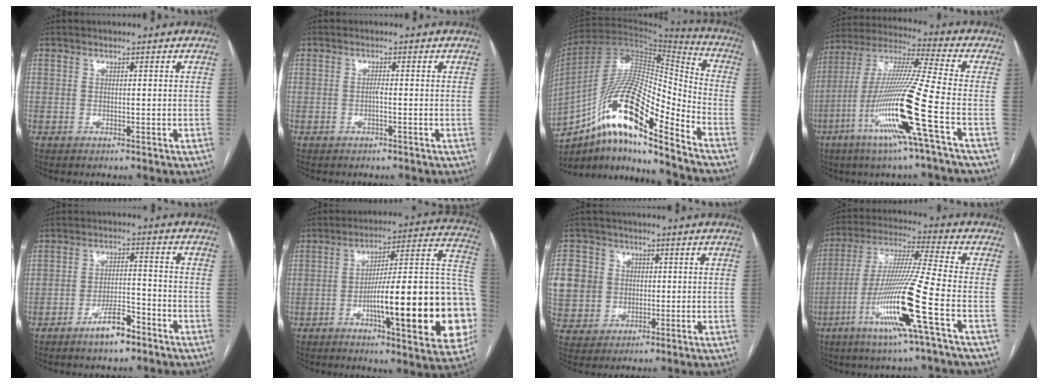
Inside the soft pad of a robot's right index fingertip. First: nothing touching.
{"total": 0.9, "force": [-0.3, 0.1, 0.8], "torque": [-0.015, 0.001, -0.004]}
{"total": 19.8, "force": [-11.7, 3.4, 15.6], "torque": [-0.300, 0.011, -0.206]}
{"total": 18.0, "force": [-6.7, -1.3, 16.6], "torque": [-0.339, -0.021, -0.135]}
{"total": 6.2, "force": [-4.3, 1.6, 4.2], "torque": [-0.078, 0.005, -0.073]}
{"total": 26.7, "force": [-5.8, 3.8, 25.8], "torque": [-0.289, 0.015, -0.080]}
{"total": 15.7, "force": [1.3, 14.7, 5.4], "torque": [-0.179, 0.044, 0.044]}
{"total": 16.6, "force": [-6.3, -1.3, 15.2], "torque": [-0.307, -0.018, -0.123]}